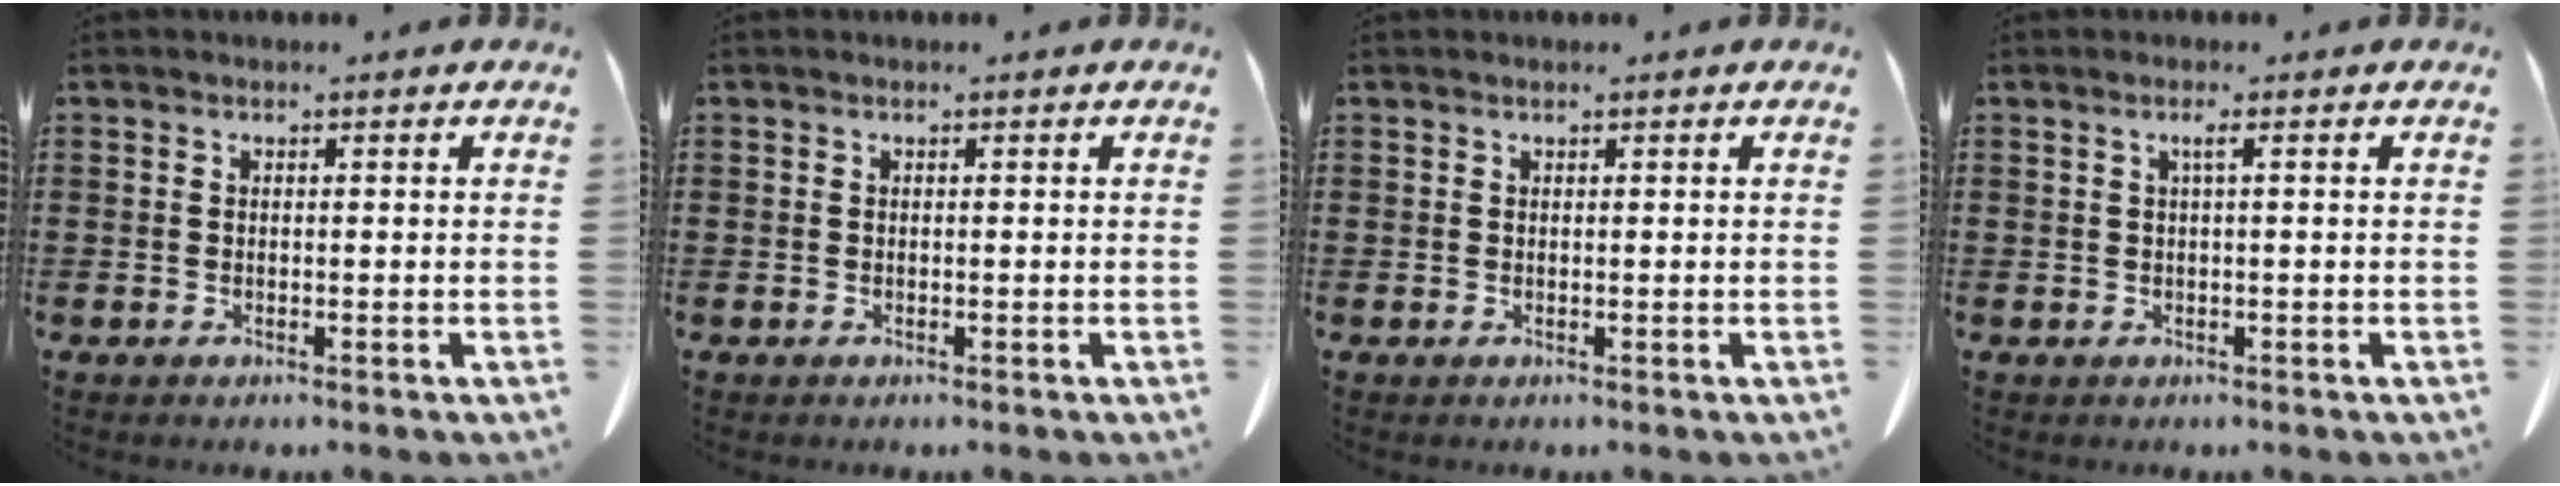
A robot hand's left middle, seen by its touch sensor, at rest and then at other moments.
{"total": 0.0}
{"total": 0.0}
{"total": 1.2, "force": [0.3, 0.0, 1.2], "torque": [-0.022, 0.000, 0.005]}